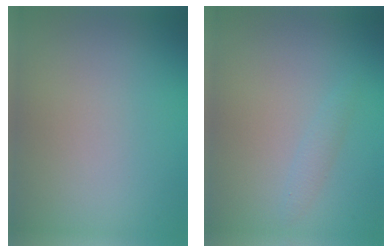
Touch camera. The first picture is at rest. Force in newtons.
{"total": 1.0, "press": 1.0, "slide": 0.0}